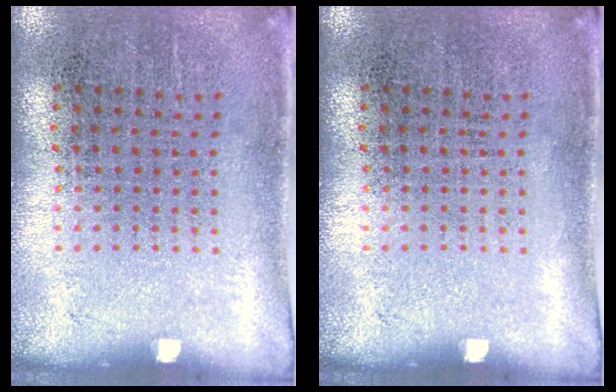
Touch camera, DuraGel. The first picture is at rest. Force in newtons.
{"total": 0.0}